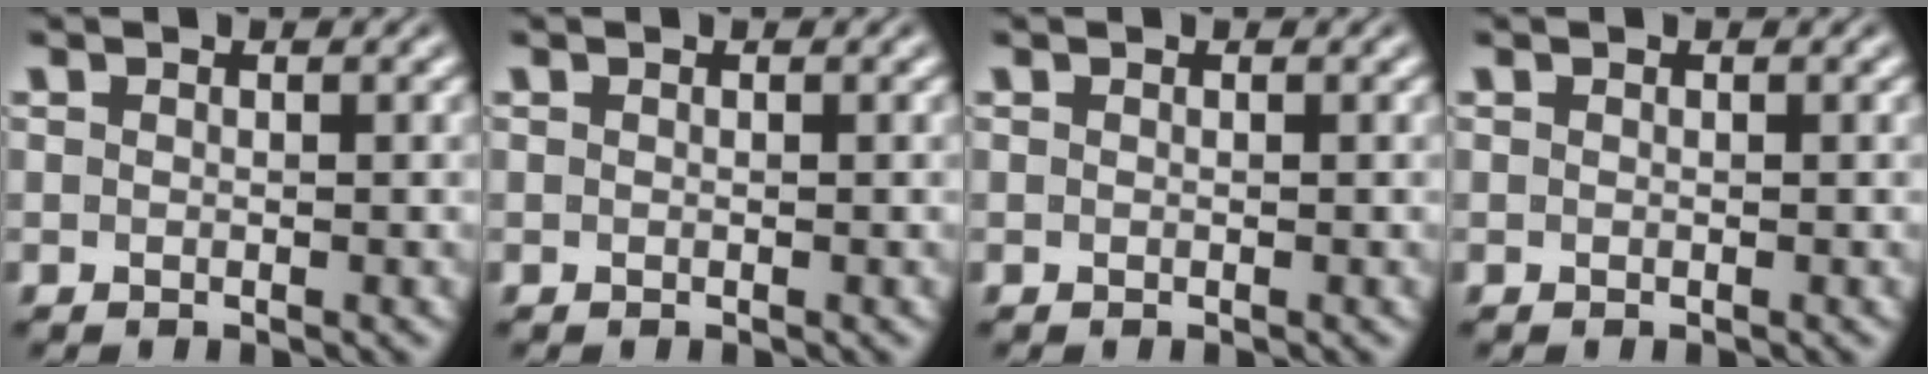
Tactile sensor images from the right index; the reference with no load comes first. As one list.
[{"total": 0.0}, {"total": 0.0}, {"total": 0.0}]